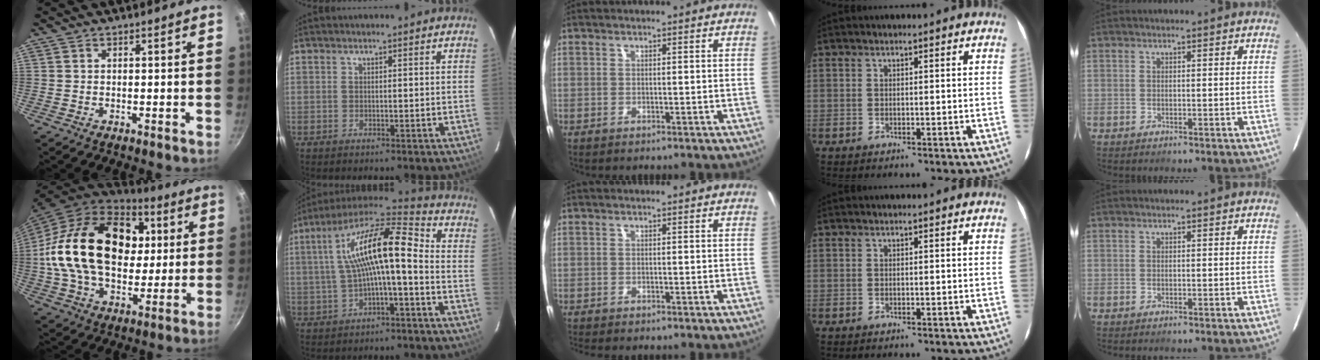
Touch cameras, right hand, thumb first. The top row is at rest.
{"thumb": {"total": 30.1, "force": [4.2, 20.3, 21.8], "torque": [-0.372, 0.022, 0.068]}, "index": {"total": 15.1, "force": [-0.2, 3.6, 14.6], "torque": [-0.266, 0.031, -0.007]}, "middle": {"total": 1.6, "force": [-1.3, 0.4, 0.9], "torque": [-0.018, -0.008, -0.019]}}